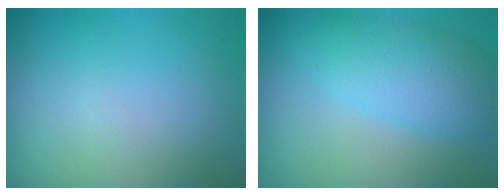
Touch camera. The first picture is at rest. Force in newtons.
{"total": 5.2, "press": 5.2, "slide": 0.1}